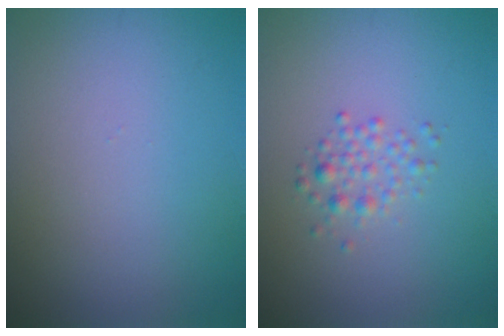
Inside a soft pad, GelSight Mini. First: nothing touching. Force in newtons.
{"total": 1.6, "press": 1.6, "slide": 0.0}